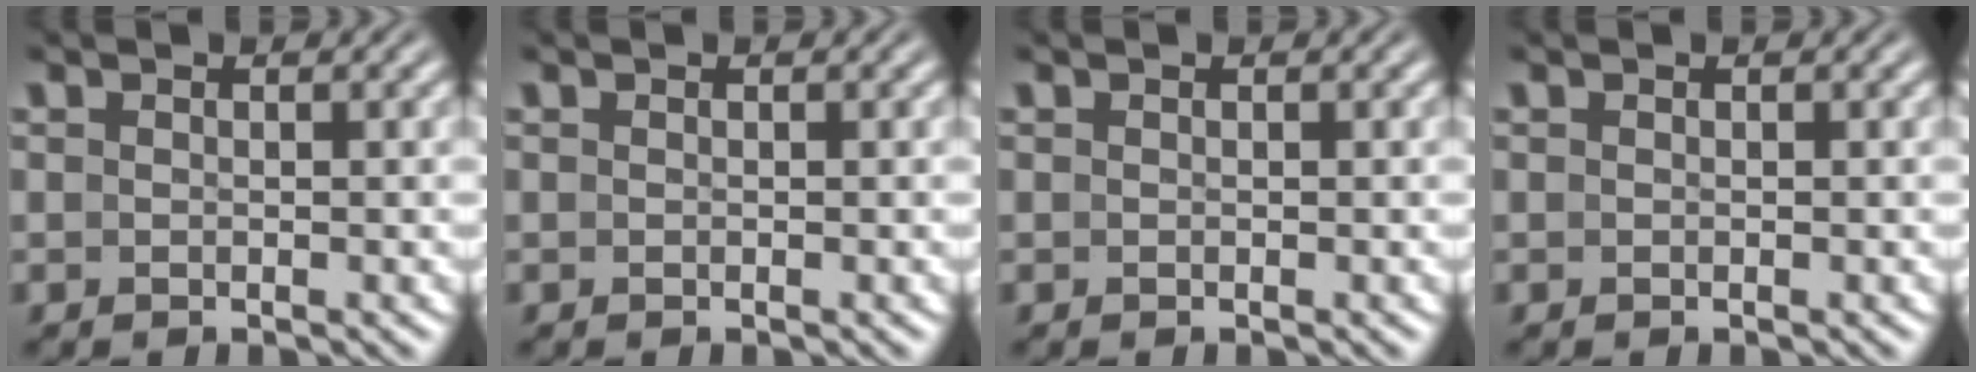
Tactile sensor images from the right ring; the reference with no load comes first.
{"total": 0.0}
{"total": 0.0}
{"total": 0.0}